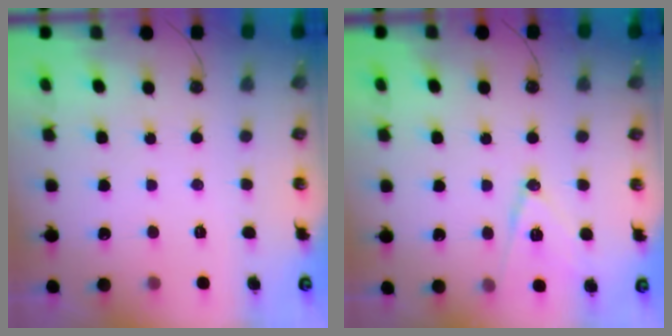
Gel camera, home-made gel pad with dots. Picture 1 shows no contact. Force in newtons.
{"total": 12.4, "press": 11.9, "slide": 3.3}